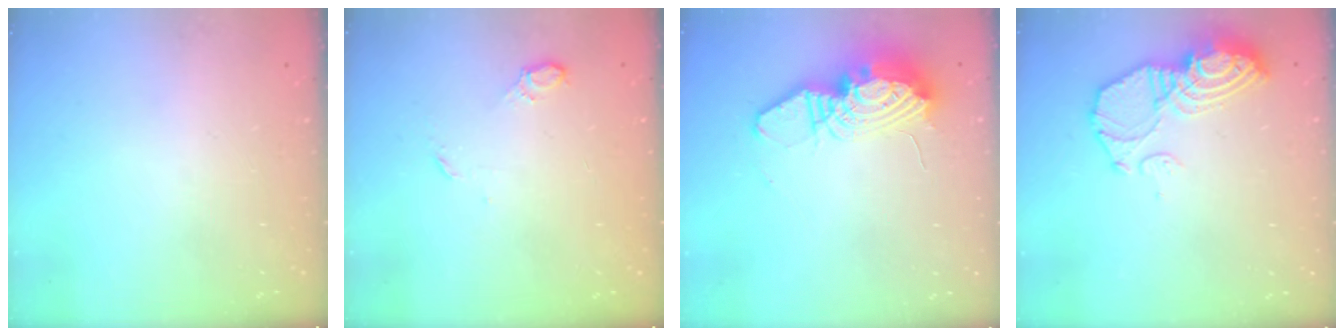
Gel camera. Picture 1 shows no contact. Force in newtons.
{"total": 4.9, "press": 4.9, "slide": 0.5}
{"total": 14.4, "press": 14.4, "slide": 1.2}
{"total": 12.9, "press": 12.8, "slide": 1.0}